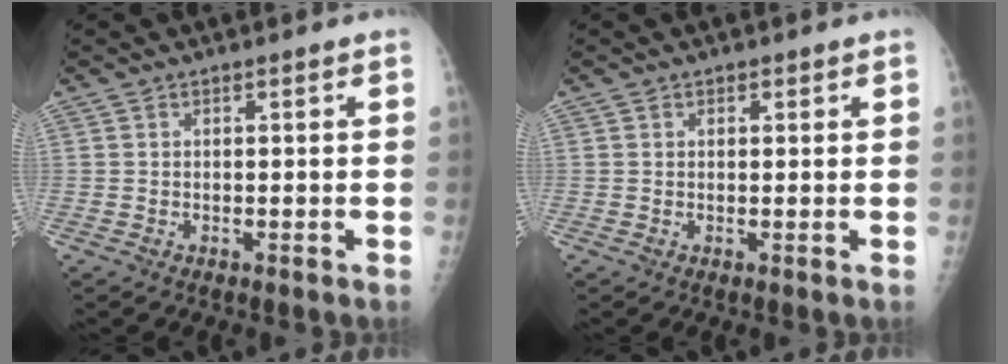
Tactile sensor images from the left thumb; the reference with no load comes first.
{"total": 1.3, "force": [0.6, 1.0, 0.5], "torque": [0.004, -0.001, 0.004]}